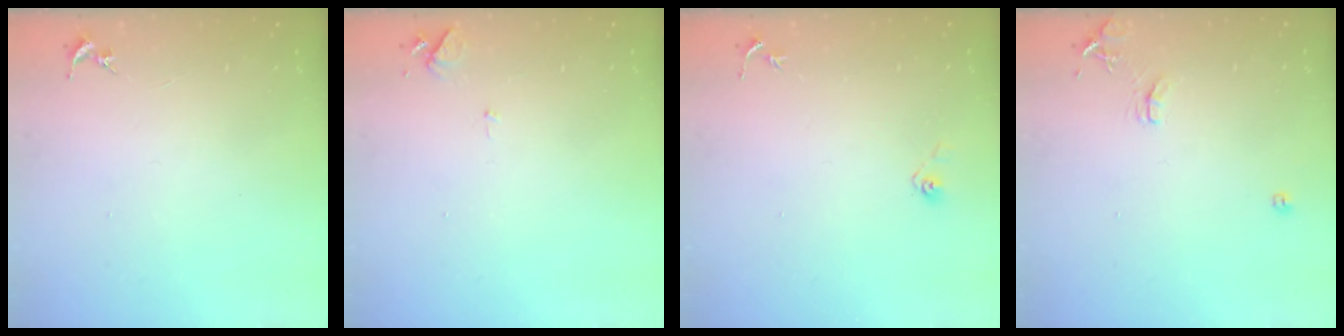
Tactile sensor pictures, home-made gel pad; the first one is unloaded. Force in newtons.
{"total": 6.1, "press": 6.0, "slide": 0.8}
{"total": 3.6, "press": 2.9, "slide": 2.1}
{"total": 8.6, "press": 8.6, "slide": 0.8}